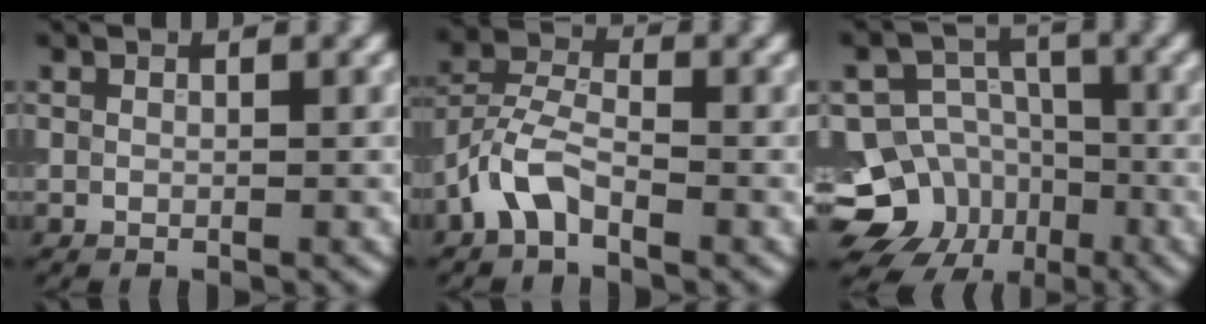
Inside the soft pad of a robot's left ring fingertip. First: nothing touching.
{"total": 3.8, "force": [-2.2, 1.7, 2.6], "torque": [-0.055, 0.013, -0.057]}
{"total": 12.4, "force": [-6.2, 10.4, 2.6], "torque": [-0.040, -0.028, -0.116]}